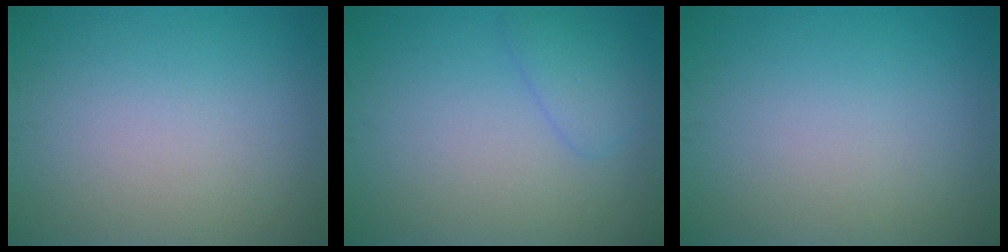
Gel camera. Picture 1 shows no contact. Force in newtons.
{"total": 1.8, "press": 1.8, "slide": 0.2}
{"total": 0.0}